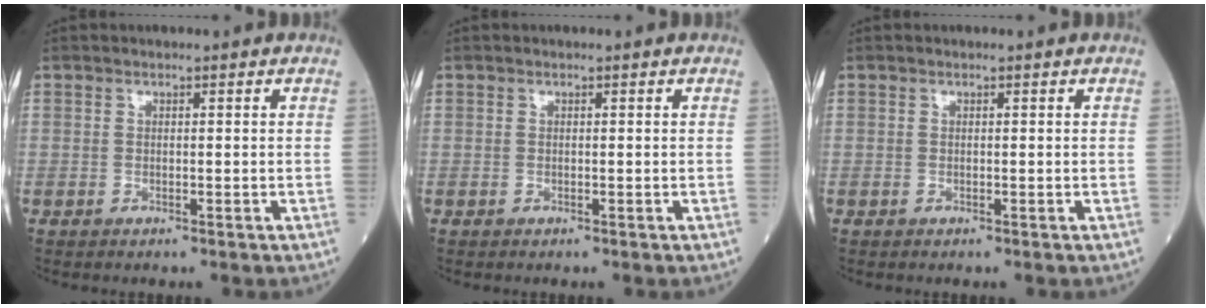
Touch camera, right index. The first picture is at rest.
{"total": 0.0}
{"total": 0.0}